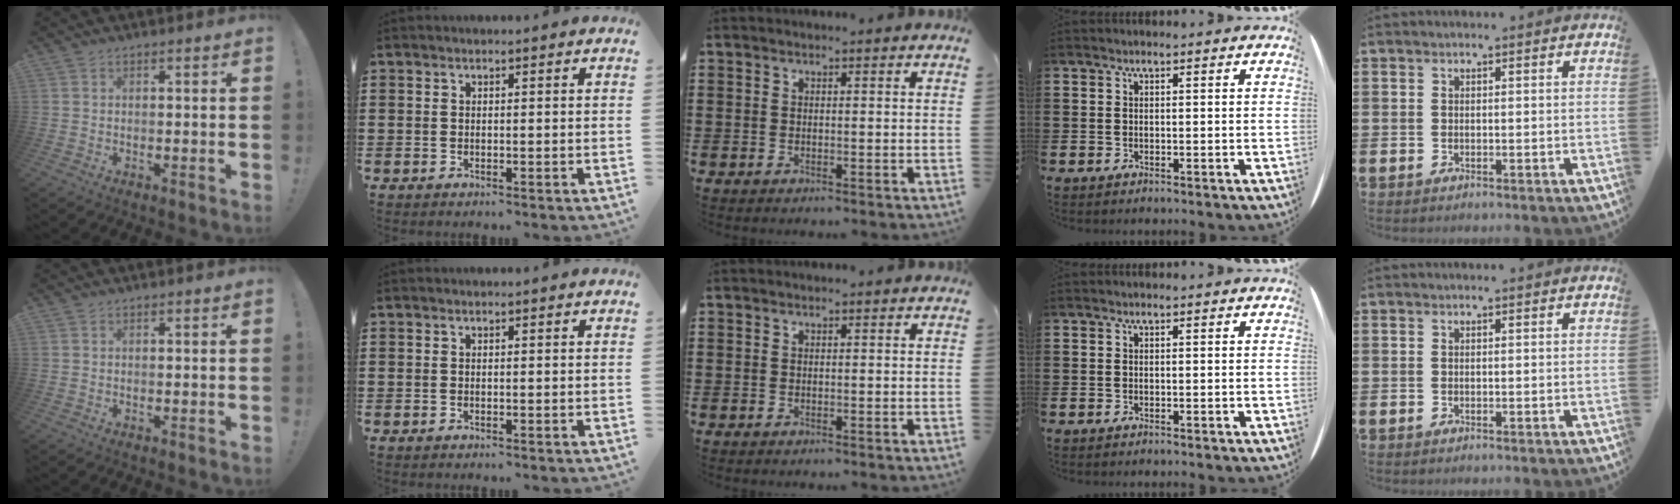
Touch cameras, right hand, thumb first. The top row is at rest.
{}